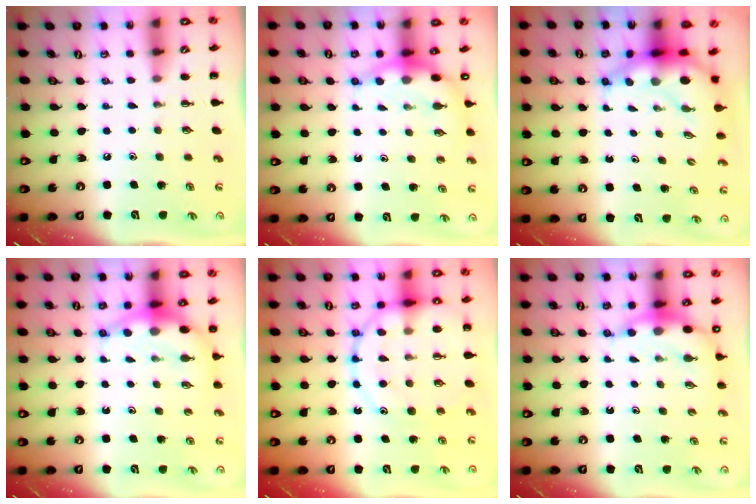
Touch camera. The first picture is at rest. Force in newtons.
{"total": 7.0, "press": 6.9, "slide": 1.6}
{"total": 8.3, "press": 8.0, "slide": 2.1}
{"total": 6.8, "press": 6.7, "slide": 1.6}
{"total": 18.7, "press": 18.6, "slide": 2.2}
{"total": 6.6, "press": 6.3, "slide": 1.8}